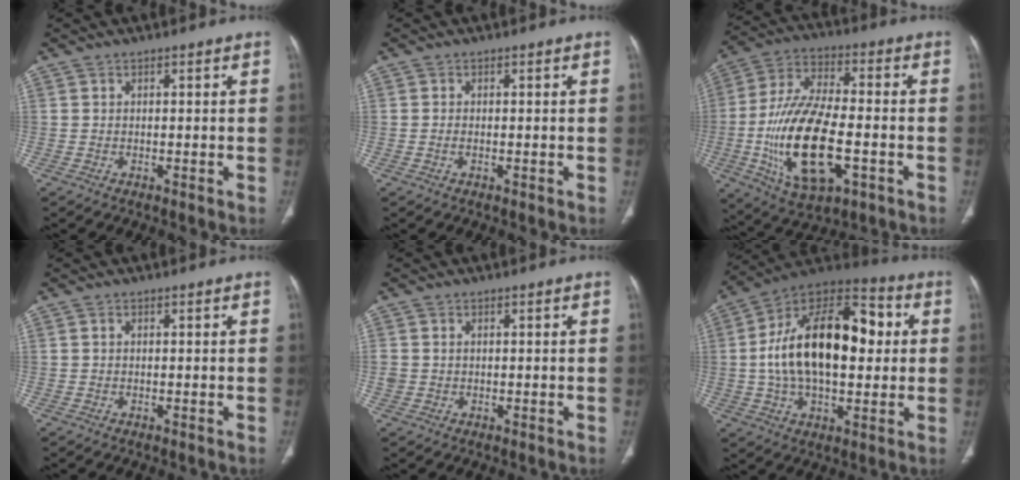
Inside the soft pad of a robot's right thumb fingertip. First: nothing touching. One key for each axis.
{"total": 0.7, "fx": -0.2, "fy": 0.3, "fz": 0.6, "tx": -0.017, "ty": 0.001, "tz": -0.003}
{"total": 21.2, "fx": -5.0, "fy": 9.8, "fz": 18.1, "tx": -0.347, "ty": 0.016, "tz": -0.078}
{"total": 0.0}
{"total": 1.8, "fx": 0.1, "fy": 1.6, "fz": 0.8, "tx": -0.018, "ty": 0.005, "tz": 0.008}
{"total": 25.5, "fx": 2.4, "fy": 14.1, "fz": 21.1, "tx": -0.341, "ty": 0.026, "tz": 0.032}